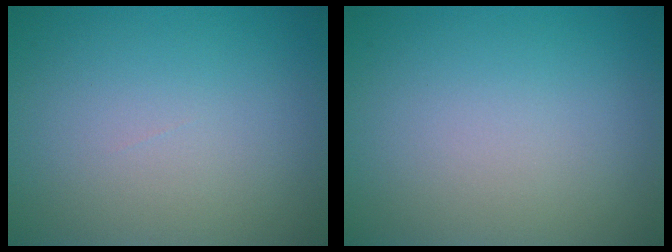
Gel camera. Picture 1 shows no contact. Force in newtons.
{"total": 0.0}